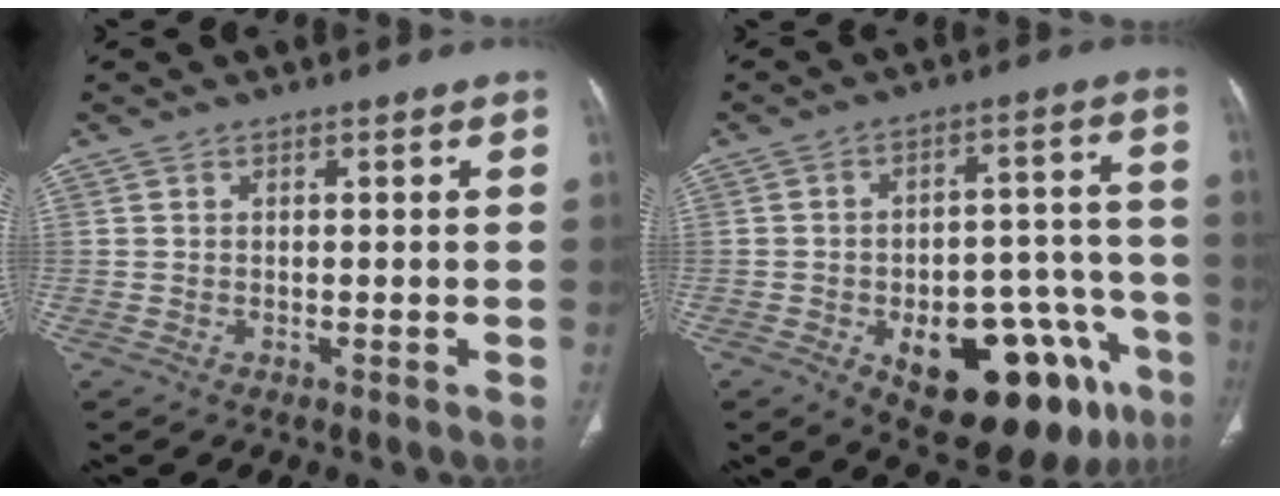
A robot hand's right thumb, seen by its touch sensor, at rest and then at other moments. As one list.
[{"total": 23.2, "force": [-10.7, 11.2, 17.3], "torque": [-0.166, 0.063, -0.130]}]